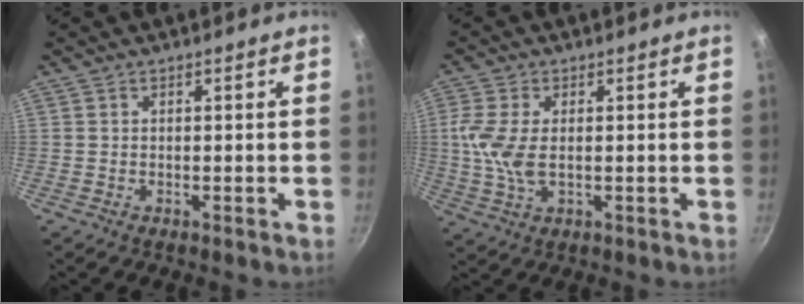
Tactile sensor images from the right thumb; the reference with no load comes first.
{"total": 7.1, "force": [0.3, 3.6, 6.1], "torque": [-0.137, -0.002, 0.005]}